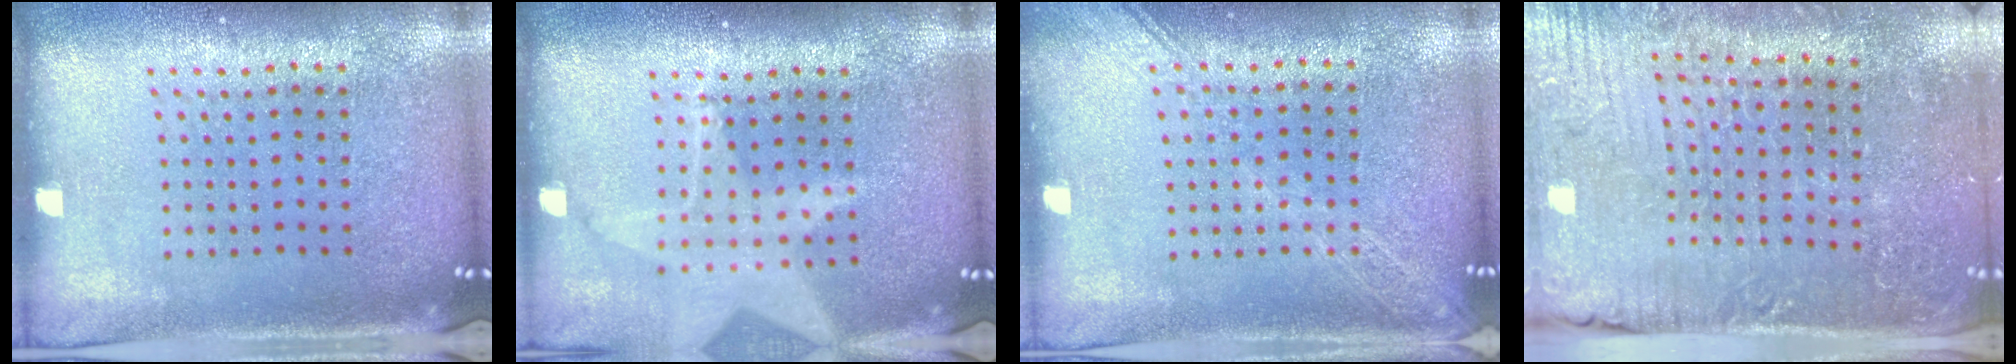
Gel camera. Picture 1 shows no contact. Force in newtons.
{"total": 1.8, "press": 1.5, "slide": 1.1}
{"total": 1.6, "press": 1.6, "slide": 0.4}
{"total": 4.0, "press": 4.0, "slide": 0.3}